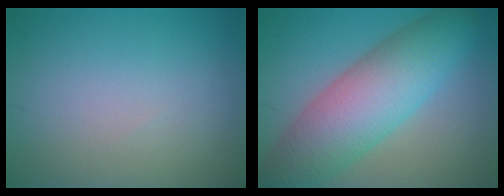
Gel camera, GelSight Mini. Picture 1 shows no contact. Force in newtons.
{"total": 9.2, "press": 9.2, "slide": 0.2}